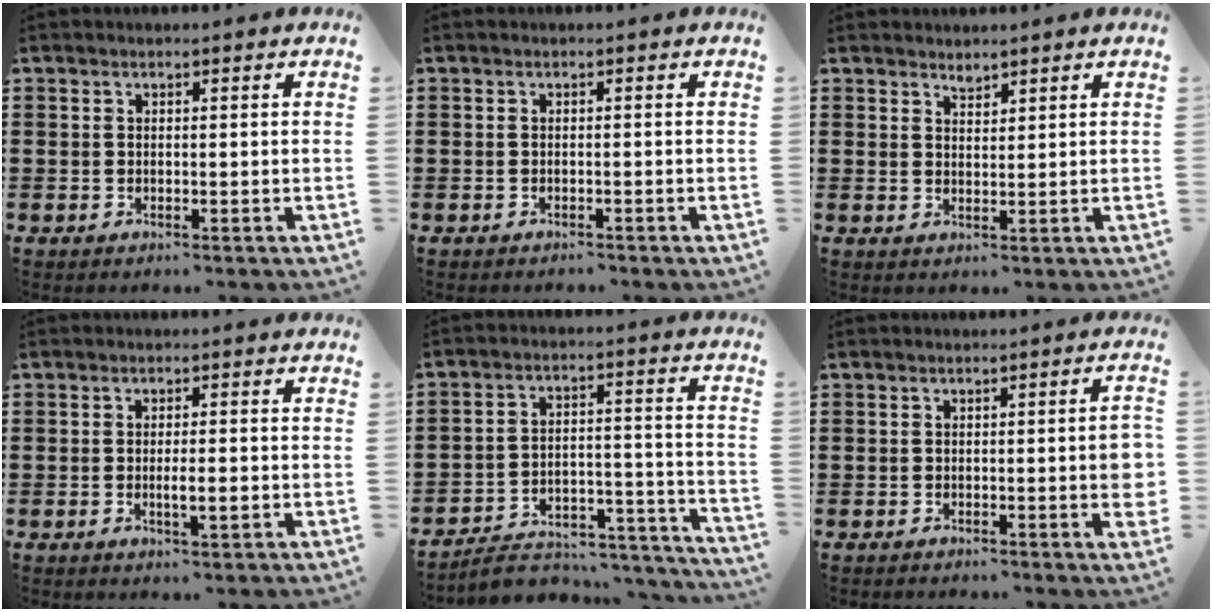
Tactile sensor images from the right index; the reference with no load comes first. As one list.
[{"total": 0.7, "force": [-0.7, 0.1, 0.1], "torque": [-0.004, -0.002, -0.014]}, {"total": 1.4, "force": [1.4, 0.2, 0.2], "torque": [-0.006, 0.000, 0.026]}, {"total": 2.8, "force": [-0.7, 0.6, 2.7], "torque": [-0.045, 0.000, -0.013]}, {"total": 6.8, "force": [-6.2, 1.8, 2.2], "torque": [-0.034, 0.016, -0.119]}, {"total": 3.6, "force": [-1.1, 0.9, 3.4], "torque": [-0.035, -0.005, -0.021]}]